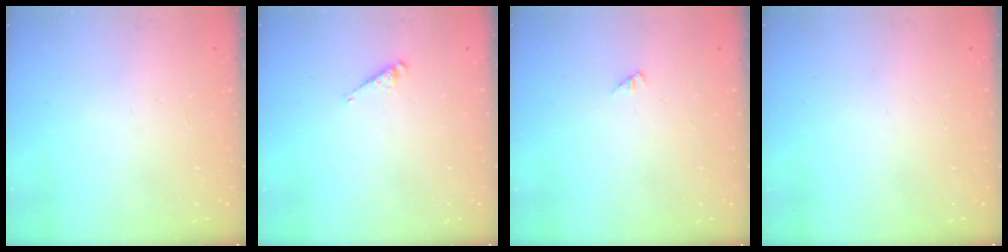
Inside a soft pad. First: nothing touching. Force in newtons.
{"total": 3.5, "press": 3.4, "slide": 0.5}
{"total": 1.0, "press": 1.0, "slide": 0.3}
{"total": 0.0}